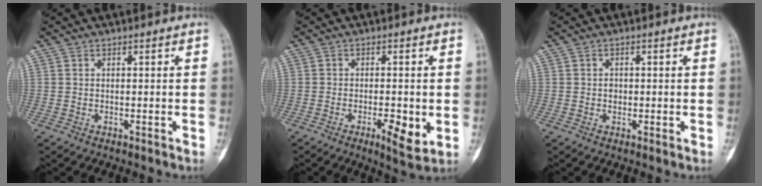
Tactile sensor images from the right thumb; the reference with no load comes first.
{"total": 6.2, "force": [-1.6, 1.8, 5.7], "torque": [-0.089, -0.010, -0.023]}
{"total": 1.1, "force": [0.0, 1.0, 0.5], "torque": [0.001, 0.004, -0.002]}